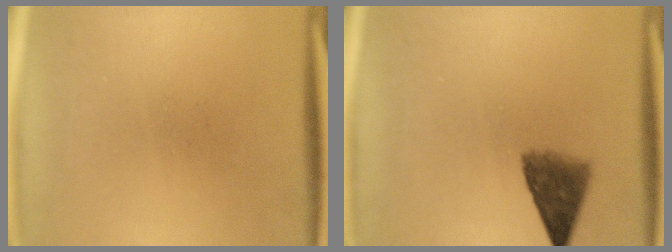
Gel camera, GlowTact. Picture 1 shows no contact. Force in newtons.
{"total": 5.4}